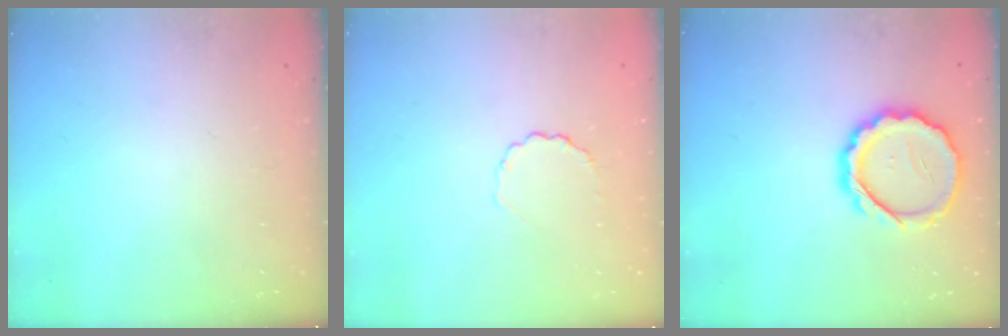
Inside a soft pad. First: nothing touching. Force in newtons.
{"total": 2.7, "press": 2.5, "slide": 1.0}
{"total": 11.7, "press": 11.5, "slide": 1.8}